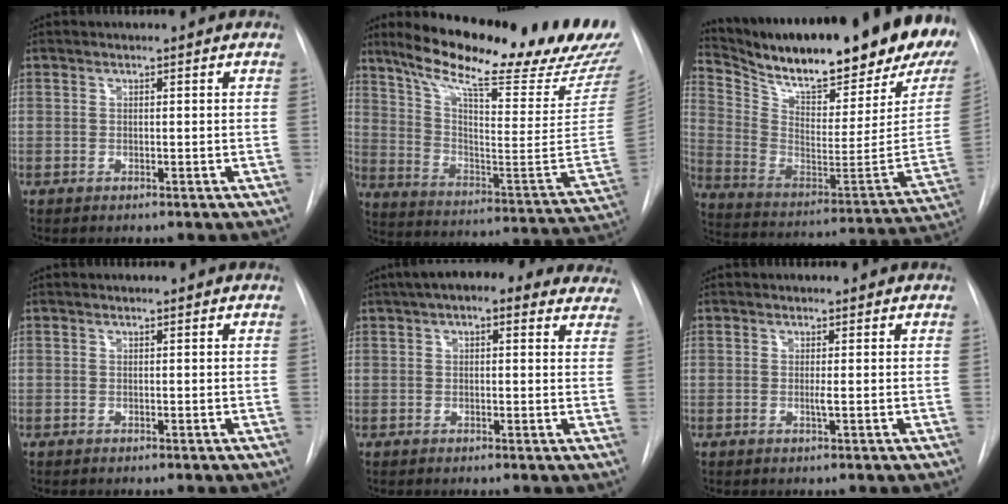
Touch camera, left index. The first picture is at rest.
{"total": 29.7, "force": [23.8, 3.0, 17.5], "torque": [-0.280, -0.070, 0.329]}
{"total": 29.6, "force": [24.5, 4.1, 16.2], "torque": [-0.287, -0.074, 0.356]}
{"total": 0.0}
{"total": 15.1, "force": [11.9, 5.1, 7.8], "torque": [-0.094, 0.044, 0.140]}
{"total": 0.7, "force": [0.1, -0.1, 0.7], "torque": [-0.016, -0.002, -0.002]}